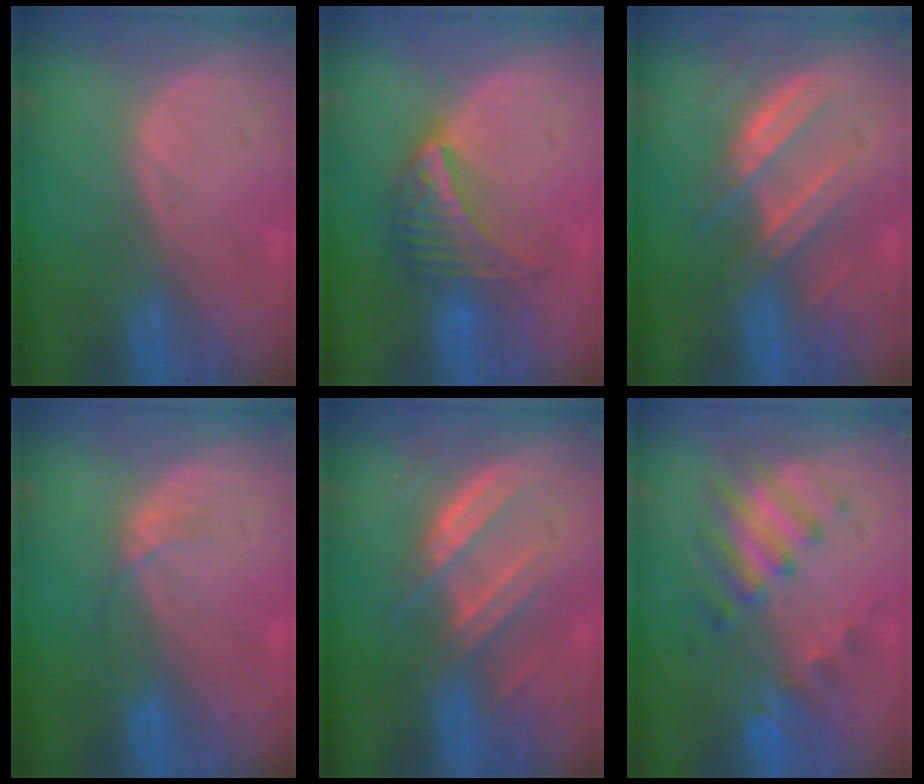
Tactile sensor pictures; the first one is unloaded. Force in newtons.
{"total": 7.4, "press": 6.5, "slide": 3.6}
{"total": 7.0, "press": 6.9, "slide": 1.4}
{"total": 1.3, "press": 1.3, "slide": 0.1}
{"total": 6.8, "press": 6.8, "slide": 0.9}
{"total": 7.6, "press": 7.0, "slide": 3.0}